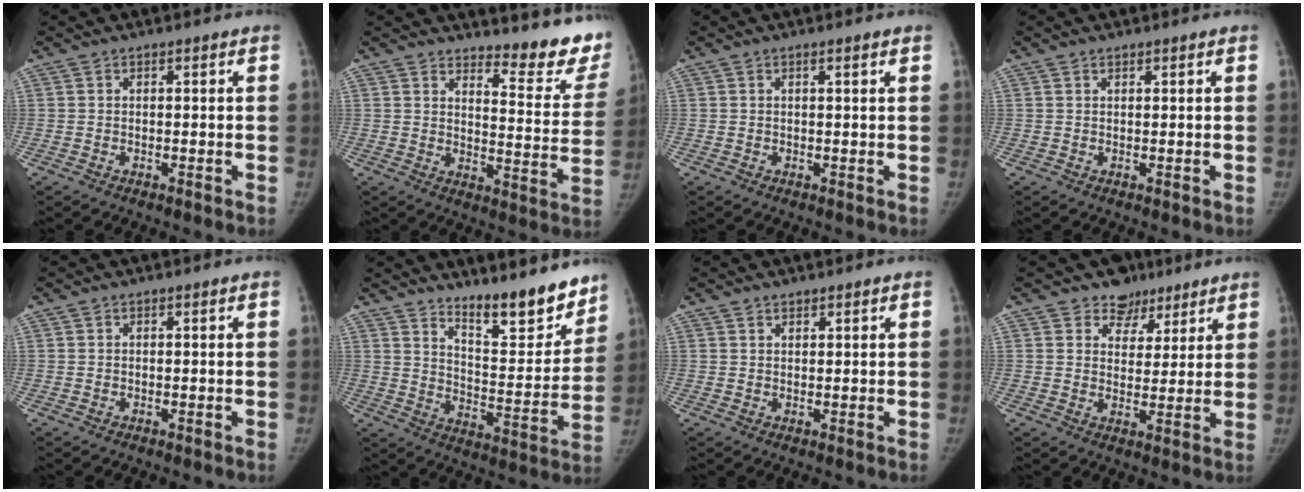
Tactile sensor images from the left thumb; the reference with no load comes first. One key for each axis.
{"total": 14.4, "fx": 13.3, "fy": 2.9, "fz": 4.7, "tx": -0.023, "ty": -0.152, "tz": 0.151}
{"total": 1.2, "fx": 0.8, "fy": 0.0, "fz": 0.9, "tx": -0.012, "ty": 0.000, "tz": 0.012}
{"total": 0.7, "fx": 0.6, "fy": 0.3, "fz": 0.1, "tx": -0.001, "ty": -0.005, "tz": 0.010}
{"total": 0.0}
{"total": 16.0, "fx": 12.7, "fy": 4.4, "fz": 8.7, "tx": -0.077, "ty": -0.103, "tz": 0.200}
{"total": 1.2, "fx": 1.1, "fy": 0.5, "fz": 0.2, "tx": 0.004, "ty": -0.008, "tz": 0.016}
{"total": 6.6, "fx": 4.7, "fy": 4.6, "fz": 0.3, "tx": 0.031, "ty": -0.029, "tz": 0.070}